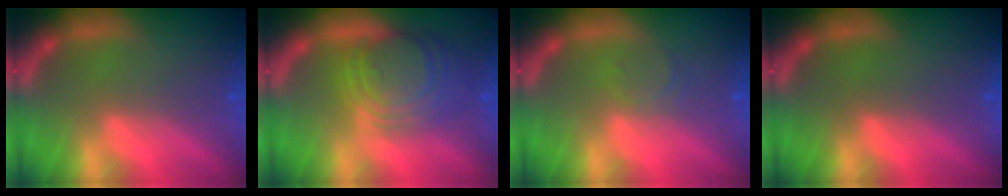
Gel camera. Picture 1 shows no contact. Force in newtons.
{"total": 10.0}
{"total": 1.5}
{"total": 0.0}